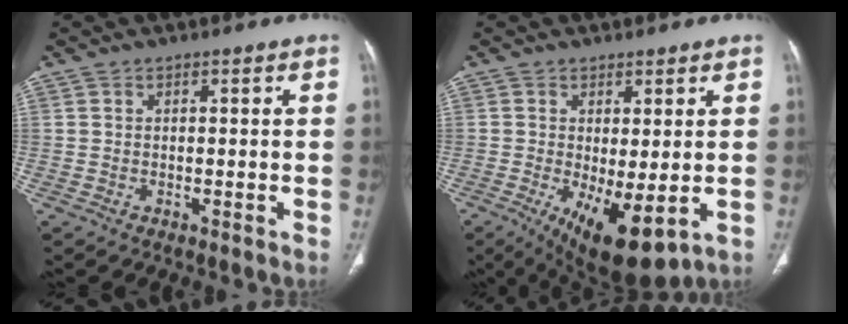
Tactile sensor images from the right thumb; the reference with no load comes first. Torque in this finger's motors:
{"motor_torque": [-0.26, 0.81, 0.05, -0.60, -0.07]}